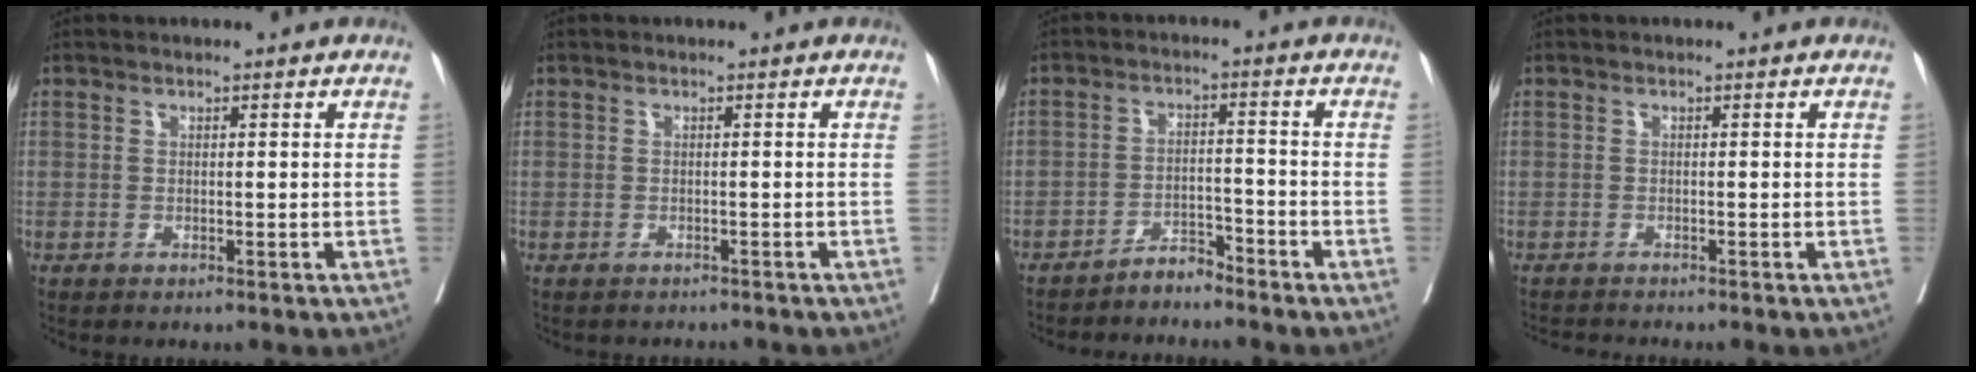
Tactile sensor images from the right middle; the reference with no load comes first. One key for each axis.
{"total": 2.9, "fx": -2.6, "fy": 1.3, "fz": 0.0, "tx": -0.001, "ty": 0.000, "tz": -0.038}
{"total": 3.2, "fx": -3.2, "fy": 0.5, "fz": 0.6, "tx": -0.006, "ty": -0.006, "tz": -0.057}
{"total": 2.6, "fx": -2.6, "fy": -0.3, "fz": 0.2, "tx": -0.001, "ty": -0.011, "tz": -0.043}